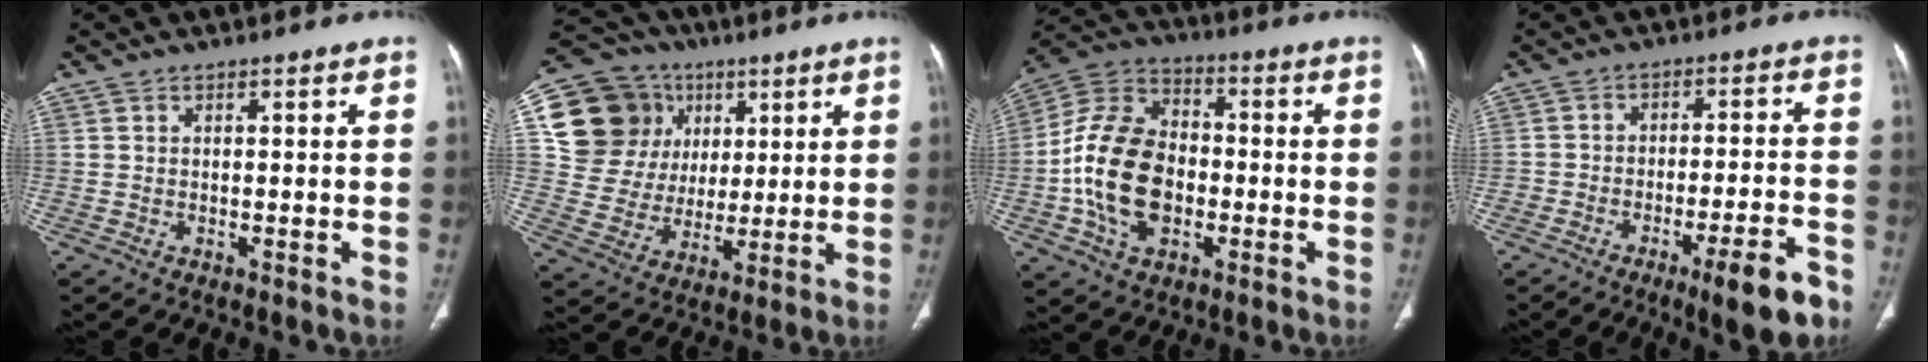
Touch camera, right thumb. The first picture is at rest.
{"total": 18.3, "force": [5.8, 16.1, 6.5], "torque": [-0.090, 0.023, 0.118]}
{"total": 17.3, "force": [-3.1, 11.8, 12.3], "torque": [-0.215, 0.027, -0.057]}
{"total": 10.0, "force": [-6.2, 2.1, 7.7], "torque": [-0.100, 0.035, -0.087]}